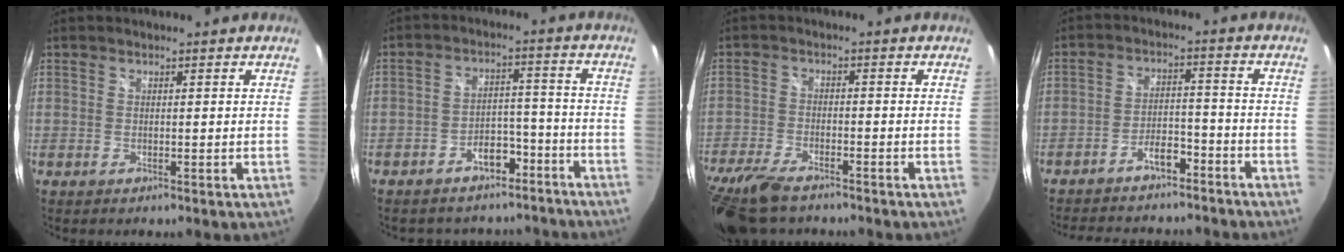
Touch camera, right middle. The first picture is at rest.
{"total": 13.4, "force": [-11.0, 6.9, 3.4], "torque": [-0.070, 0.048, -0.130]}
{"total": 13.4, "force": [-10.5, 4.5, 6.9], "torque": [-0.174, -0.037, -0.197]}
{"total": 13.7, "force": [-11.6, 5.0, 5.5], "torque": [-0.119, 0.023, -0.161]}